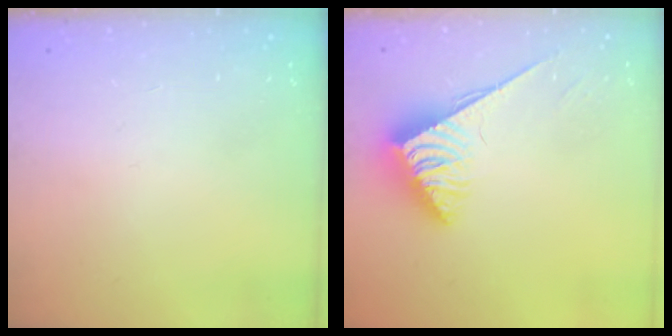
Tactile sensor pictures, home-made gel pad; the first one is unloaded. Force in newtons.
{"total": 3.7, "press": 3.7, "slide": 0.6}